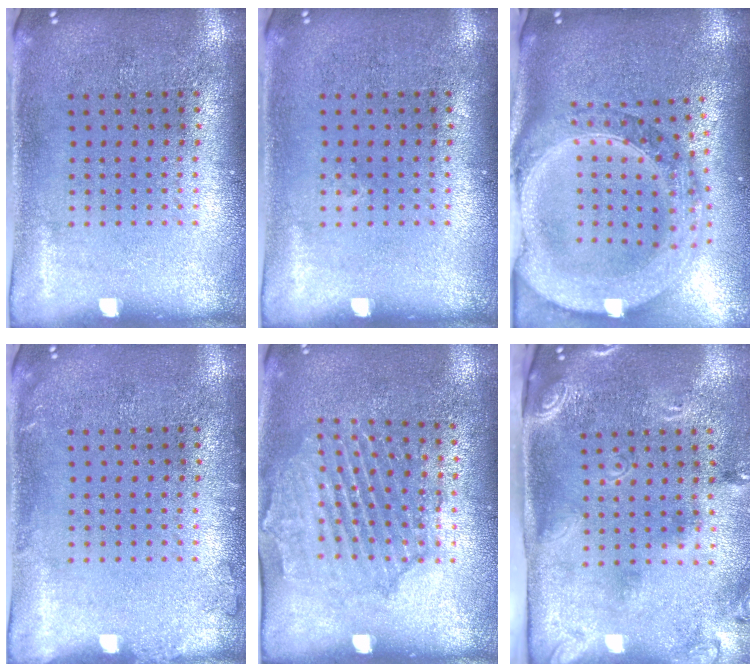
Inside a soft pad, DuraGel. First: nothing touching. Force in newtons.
{"total": 0.0}
{"total": 3.5, "press": 2.8, "slide": 2.0}
{"total": 0.9, "press": 0.8, "slide": 0.2}
{"total": 1.6, "press": 1.6, "slide": 0.2}
{"total": 2.6, "press": 1.7, "slide": 2.0}